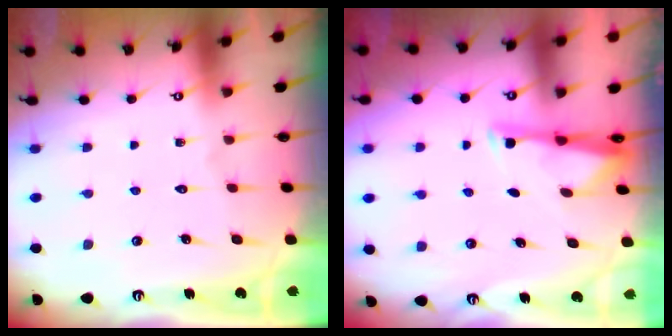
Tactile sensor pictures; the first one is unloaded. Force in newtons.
{"total": 3.2, "press": 3.2, "slide": 0.4}